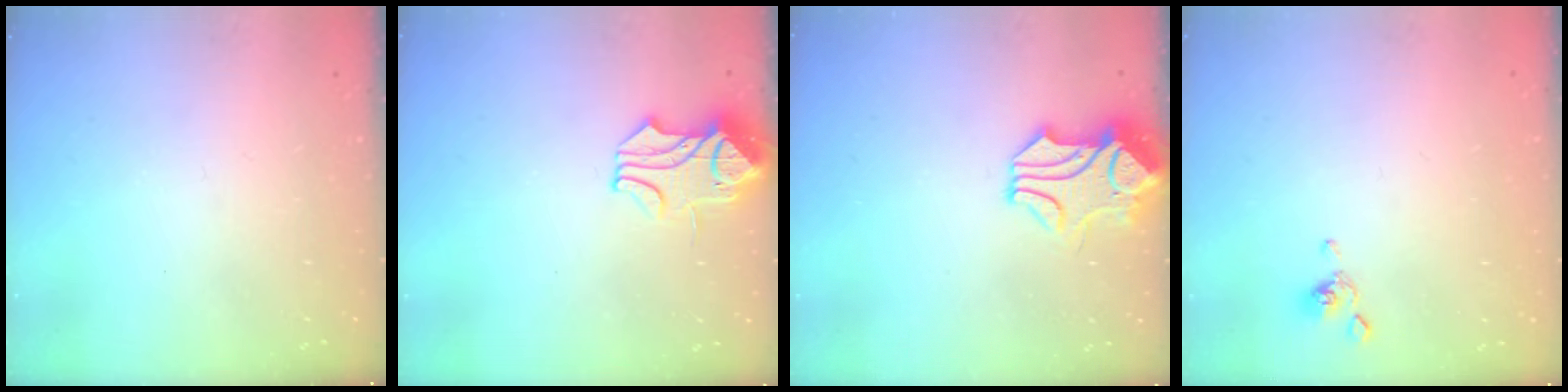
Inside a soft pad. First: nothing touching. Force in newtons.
{"total": 0.9, "press": 0.7, "slide": 0.5}
{"total": 1.3, "press": 0.7, "slide": 1.1}
{"total": 2.3, "press": 2.2, "slide": 0.5}